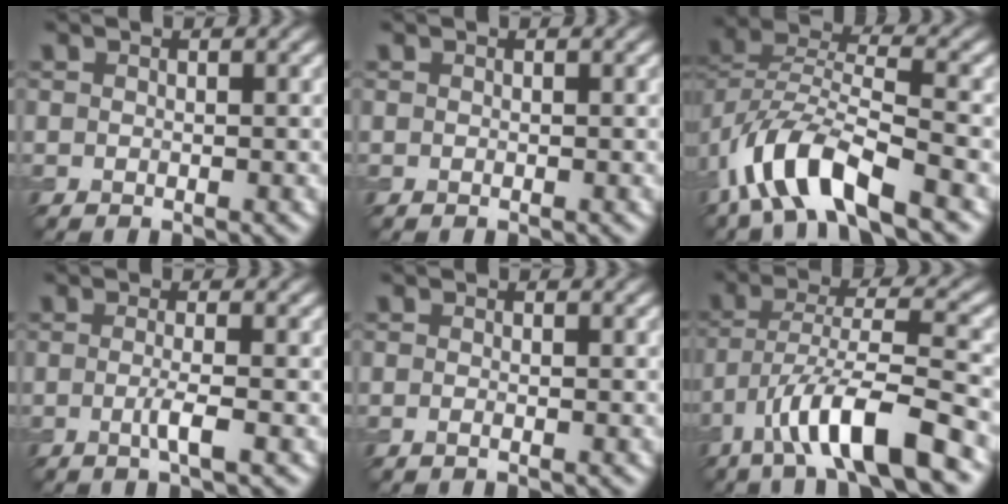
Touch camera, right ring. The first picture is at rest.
{"total": 0.0}
{"total": 8.7, "force": [-5.0, 3.2, 6.4], "torque": [-0.124, 0.003, -0.101]}
{"total": 2.3, "force": [-0.5, 0.4, 2.2], "torque": [-0.039, -0.004, -0.014]}
{"total": 0.8, "force": [-0.4, 0.3, 0.7], "torque": [-0.014, -0.007, -0.010]}
{"total": 9.4, "force": [-5.3, 2.0, 7.5], "torque": [-0.129, 0.009, -0.098]}